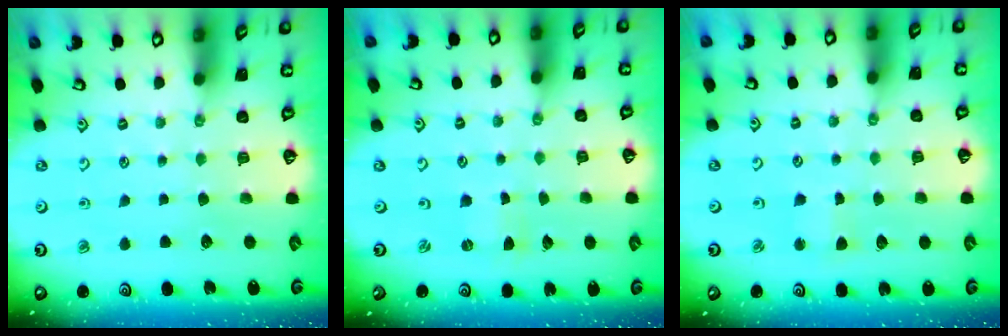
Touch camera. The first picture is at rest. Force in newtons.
{"total": 0.0}
{"total": 2.4, "press": 2.4, "slide": 0.4}